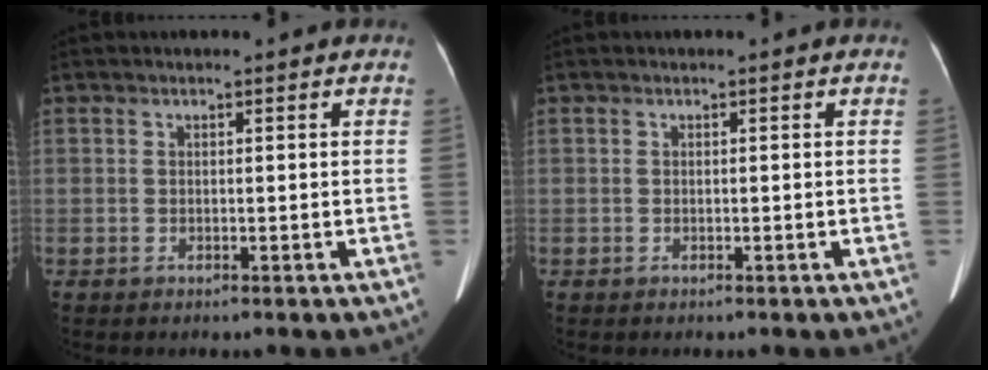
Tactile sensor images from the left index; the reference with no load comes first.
{"total": 0.0}